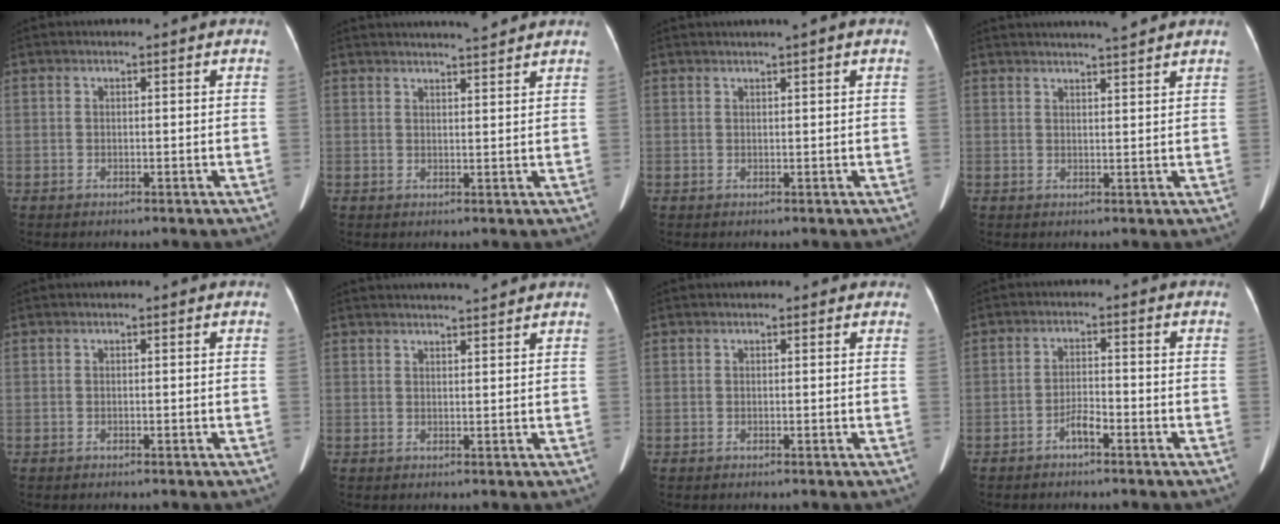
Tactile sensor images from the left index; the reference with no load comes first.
{"total": 6.4, "force": [5.9, -0.5, 2.3], "torque": [-0.037, 0.009, 0.077]}
{"total": 2.9, "force": [2.3, -0.6, 1.7], "torque": [-0.021, 0.020, 0.037]}
{"total": 6.2, "force": [5.6, -0.7, 2.6], "torque": [-0.039, 0.008, 0.073]}
{"total": 0.0}
{"total": 5.3, "force": [5.0, -0.6, 1.6], "torque": [-0.022, 0.013, 0.065]}
{"total": 2.4, "force": [2.0, 0.9, 0.8], "torque": [-0.008, 0.010, 0.011]}
{"total": 2.6, "force": [-1.9, 0.4, 1.7], "torque": [-0.032, 0.003, -0.035]}